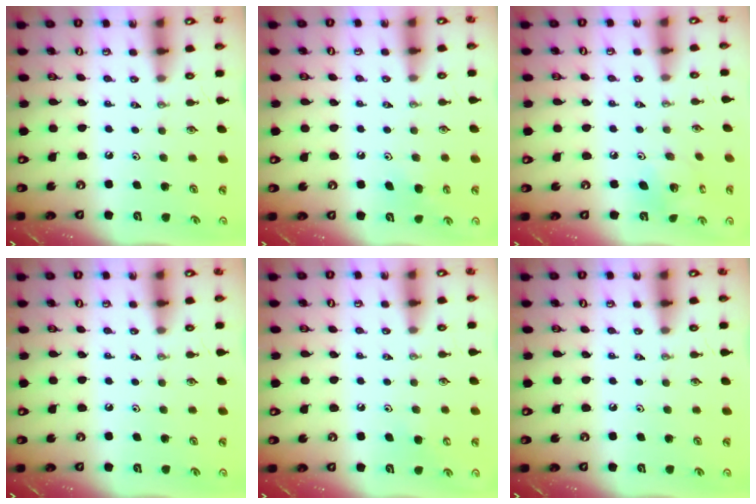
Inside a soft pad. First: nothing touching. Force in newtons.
{"total": 6.7, "press": 6.7, "slide": 0.5}
{"total": 7.4, "press": 7.4, "slide": 0.2}
{"total": 0.0}
{"total": 4.3, "press": 4.3, "slide": 0.3}
{"total": 0.0}